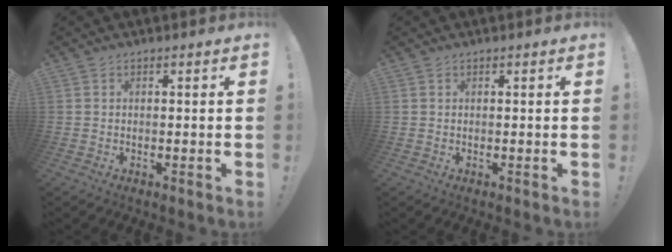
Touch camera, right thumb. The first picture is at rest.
{"total": 0.0}